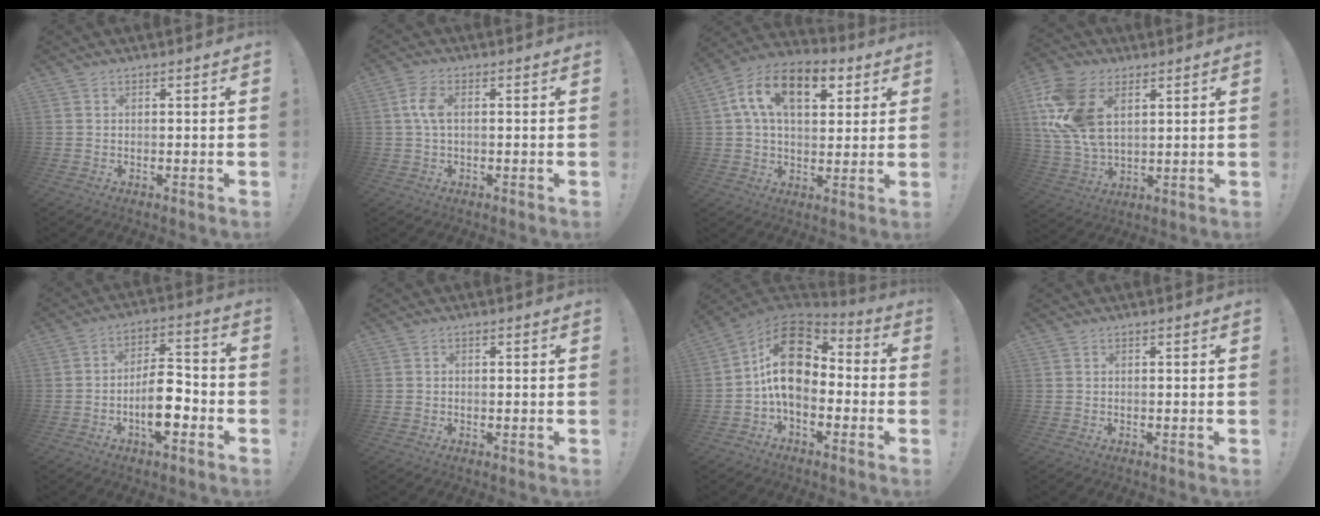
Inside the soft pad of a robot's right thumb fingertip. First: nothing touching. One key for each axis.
{"total": 5.6, "fx": 0.5, "fy": 3.0, "fz": 4.7, "tx": -0.085, "ty": 0.007, "tz": 0.008}
{"total": 16.7, "fx": 6.4, "fy": 9.7, "fz": 12.0, "tx": -0.199, "ty": -0.013, "tz": 0.109}
{"total": 17.8, "fx": 6.4, "fy": 11.2, "fz": 12.3, "tx": -0.263, "ty": -0.018, "tz": 0.120}
{"total": 11.9, "fx": -4.5, "fy": 5.1, "fz": 9.8, "tx": -0.168, "ty": 0.017, "tz": -0.078}
{"total": 0.8, "fx": -0.2, "fy": 0.7, "fz": 0.2, "tx": -0.002, "ty": 0.002, "tz": -0.003}
{"total": 17.2, "fx": 2.0, "fy": 11.1, "fz": 13.0, "tx": -0.218, "ty": 0.002, "tz": 0.040}
{"total": 0.0}